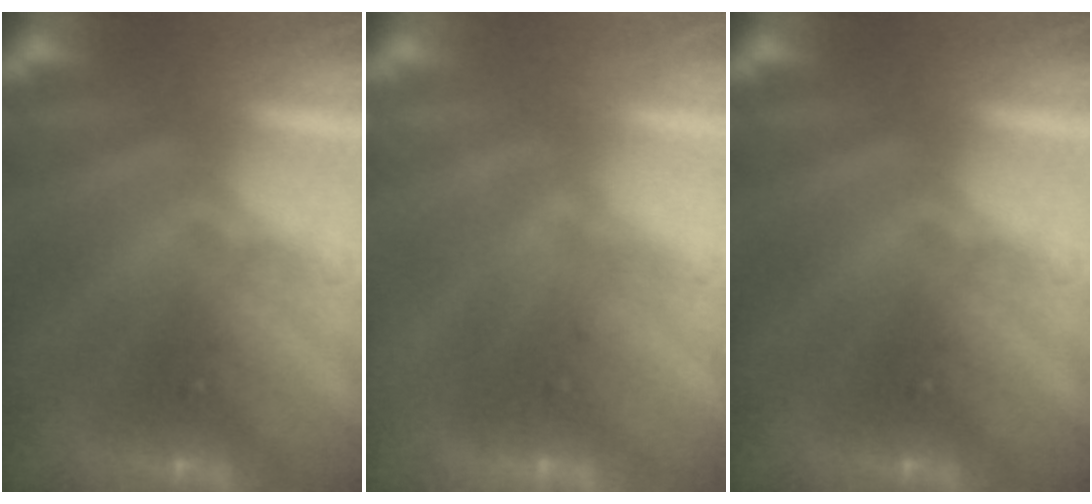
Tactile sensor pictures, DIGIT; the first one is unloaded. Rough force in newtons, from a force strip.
{"total": 1.6}
{"total": 0.0}